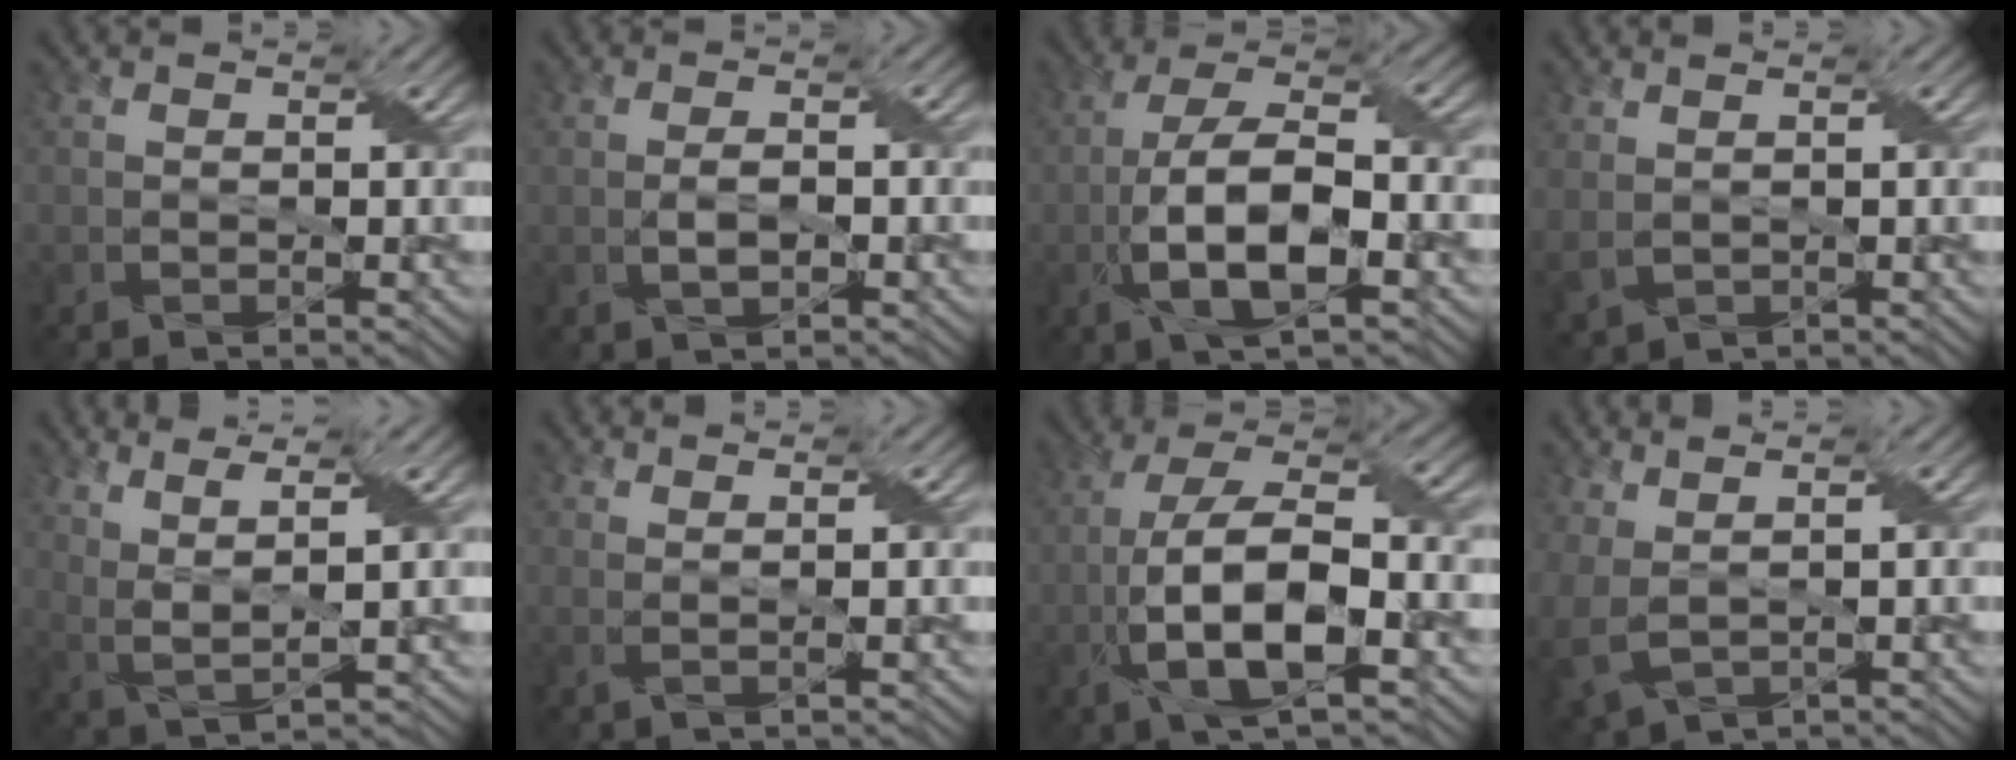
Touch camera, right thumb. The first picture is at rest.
{"total": 2.6, "force": [-0.6, 1.0, 2.3], "torque": [-0.049, 0.002, -0.009]}
{"total": 11.2, "force": [-3.3, 4.3, 9.8], "torque": [-0.195, 0.008, -0.066]}
{"total": 2.0, "force": [0.8, 1.0, 1.5], "torque": [-0.044, 0.002, 0.025]}
{"total": 5.8, "force": [3.6, 1.0, 4.5], "torque": [-0.098, -0.003, 0.072]}
{"total": 1.9, "force": [0.9, 0.2, 1.6], "torque": [-0.034, 0.001, 0.008]}
{"total": 12.7, "force": [-3.3, 4.8, 11.2], "torque": [-0.234, 0.004, -0.066]}
{"total": 4.3, "force": [1.5, 2.1, 3.4], "torque": [-0.100, 0.004, 0.040]}